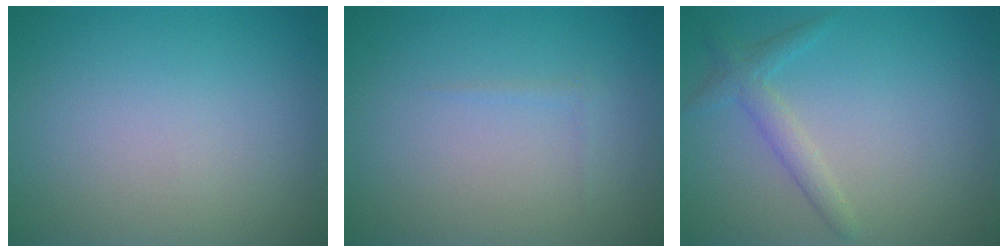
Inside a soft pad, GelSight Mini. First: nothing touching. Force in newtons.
{"total": 0.5, "press": 0.5, "slide": 0.1}
{"total": 1.9, "press": 1.9, "slide": 0.1}